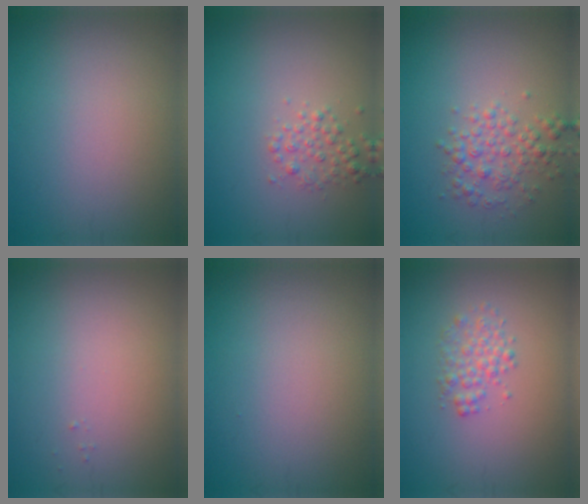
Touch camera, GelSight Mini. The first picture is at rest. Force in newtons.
{"total": 1.8, "press": 1.8, "slide": 0.0}
{"total": 2.8, "press": 2.8, "slide": 0.0}
{"total": 0.0}
{"total": 0.0}
{"total": 2.0, "press": 2.0, "slide": 0.1}